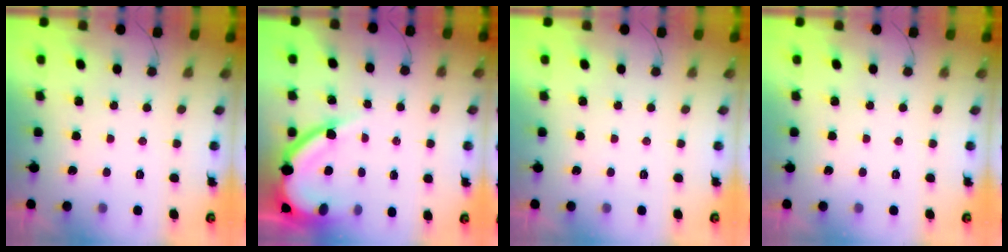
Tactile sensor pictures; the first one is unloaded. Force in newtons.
{"total": 12.7, "press": 12.7, "slide": 1.1}
{"total": 0.0}
{"total": 0.0}